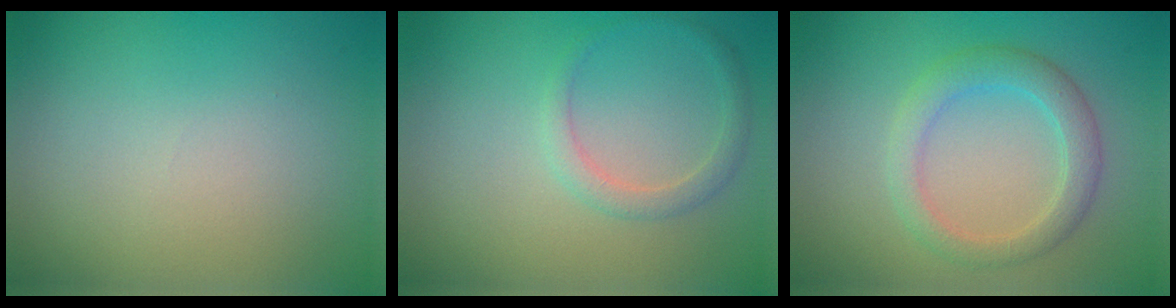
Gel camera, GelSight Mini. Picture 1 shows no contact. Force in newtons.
{"total": 1.7, "press": 1.7, "slide": 0.2}
{"total": 3.1, "press": 3.1, "slide": 0.3}